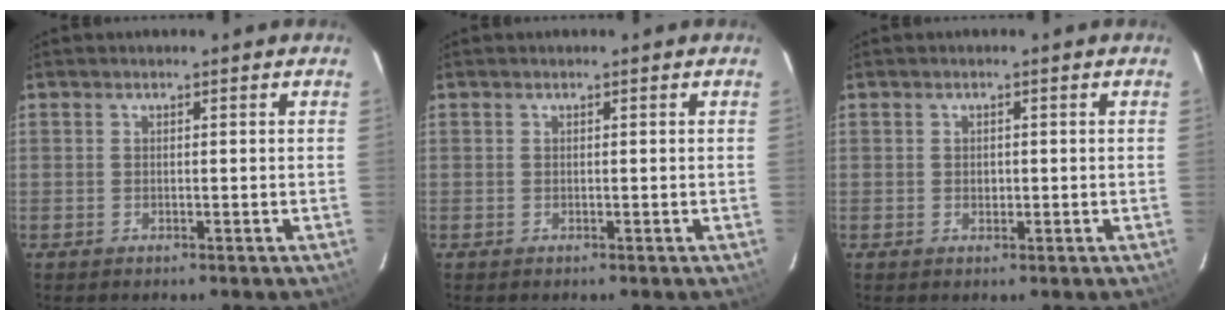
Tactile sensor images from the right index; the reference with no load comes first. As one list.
[{"total": 0.0}, {"total": 1.2, "force": [-0.1, 1.0, 0.6], "torque": [-0.009, 0.001, 0.000]}]